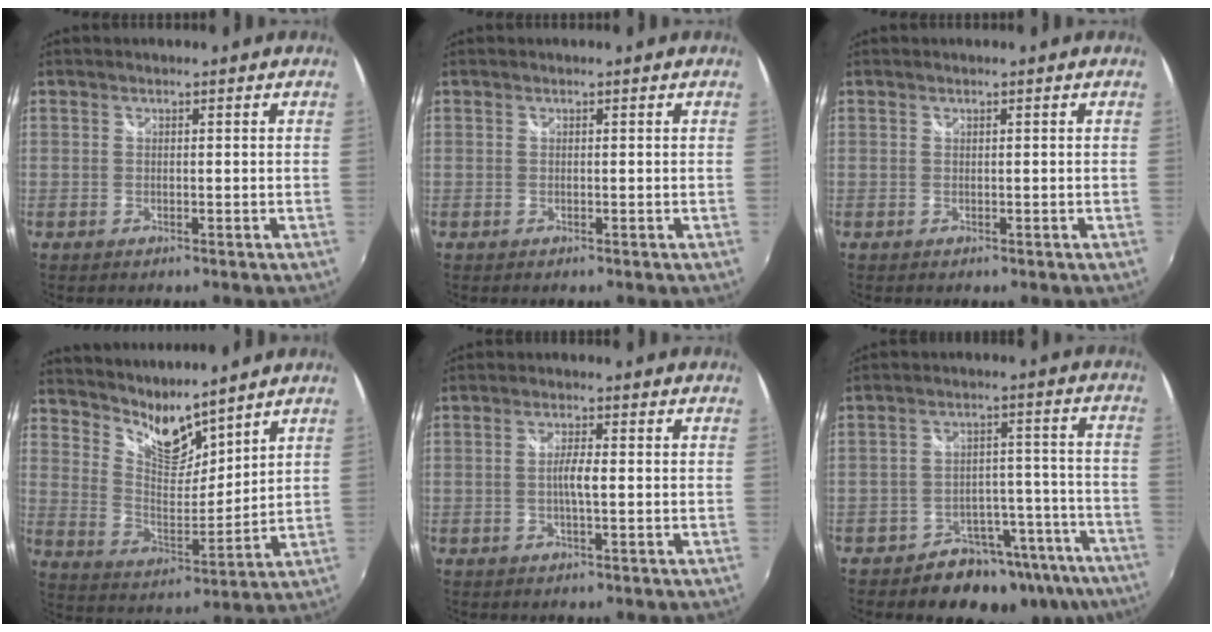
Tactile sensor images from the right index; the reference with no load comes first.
{"total": 0.0}
{"total": 0.0}
{"total": 10.1, "force": [8.9, 2.2, 4.2], "torque": [-0.070, -0.013, 0.167]}
{"total": 2.9, "force": [-0.4, 0.2, 2.9], "torque": [-0.053, 0.000, -0.009]}
{"total": 15.1, "force": [-11.5, 8.5, 4.9], "torque": [-0.070, 0.039, -0.141]}